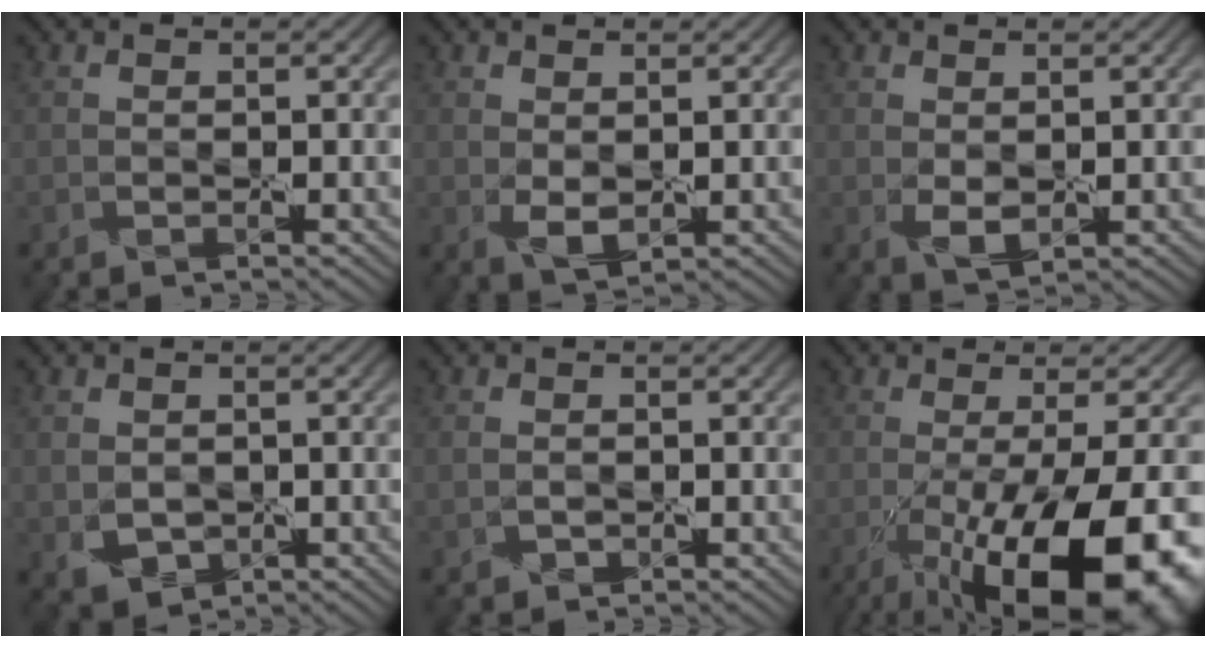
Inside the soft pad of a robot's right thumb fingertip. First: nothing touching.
{"total": 2.3, "force": [0.5, 1.3, 1.9], "torque": [-0.043, -0.008, 0.015]}
{"total": 2.2, "force": [0.4, 1.3, 1.8], "torque": [-0.041, -0.008, 0.013]}
{"total": 3.3, "force": [-0.3, 2.7, 2.0], "torque": [-0.056, -0.015, 0.002]}
{"total": 1.3, "force": [-0.3, 1.0, 0.8], "torque": [-0.021, -0.006, -0.002]}
{"total": 16.7, "force": [-6.2, 5.2, 14.6], "torque": [-0.239, -0.030, -0.088]}